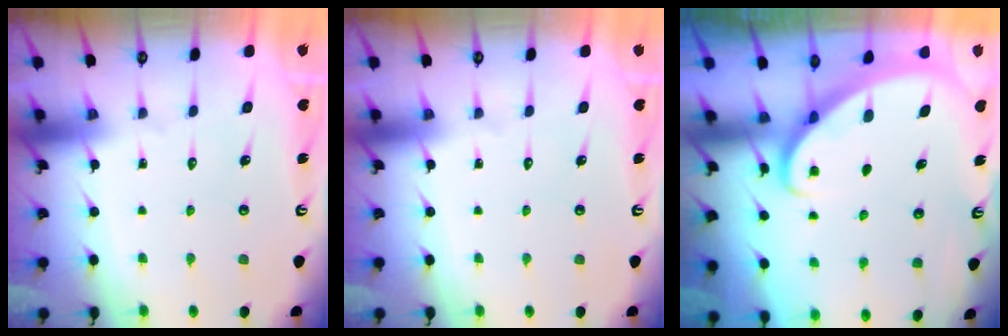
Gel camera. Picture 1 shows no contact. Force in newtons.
{"total": 0.0}
{"total": 2.4, "press": 2.4, "slide": 0.2}